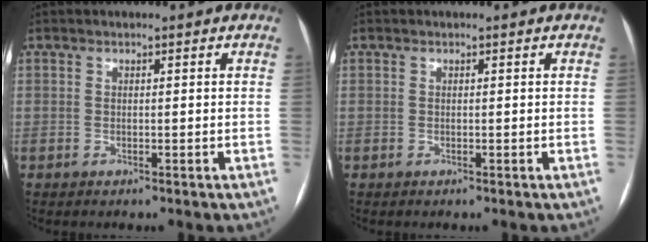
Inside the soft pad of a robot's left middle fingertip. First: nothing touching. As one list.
[{"total": 0.0}]